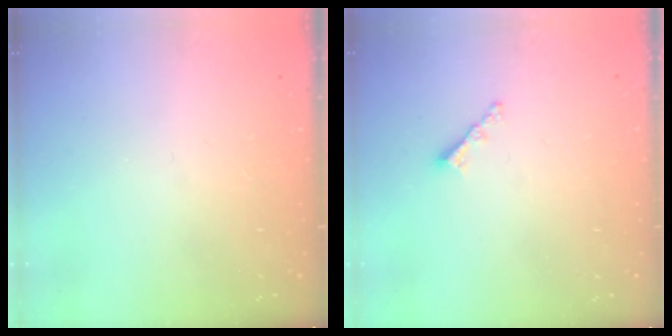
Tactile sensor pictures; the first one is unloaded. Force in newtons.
{"total": 2.9, "press": 2.9, "slide": 0.5}